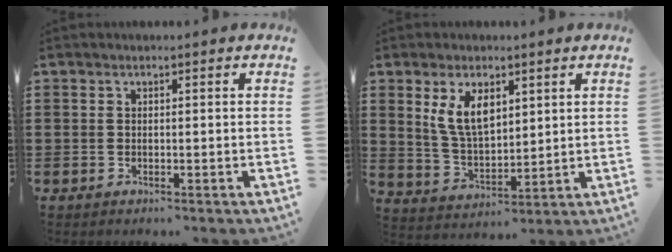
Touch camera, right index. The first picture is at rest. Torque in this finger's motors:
{"motor_torque": [1.07, 1.07, 0.43, 0.10]}